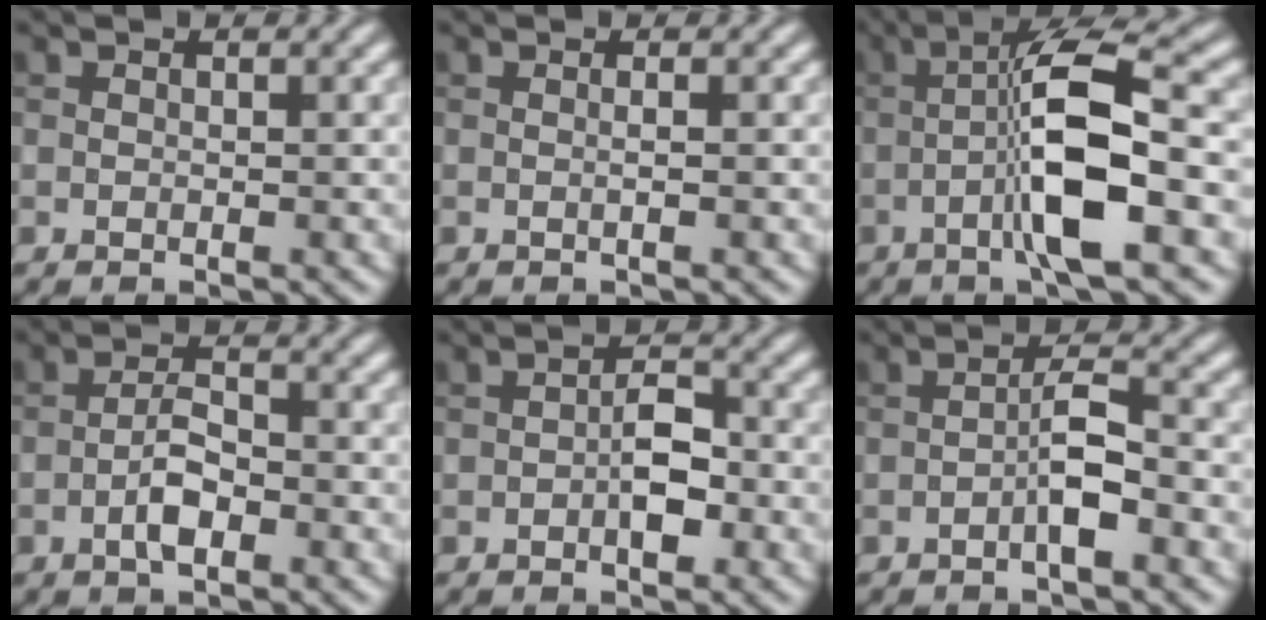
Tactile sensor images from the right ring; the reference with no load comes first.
{"total": 0.8, "force": [0.0, 0.3, 0.8], "torque": [-0.008, 0.001, -0.004]}
{"total": 8.2, "force": [-1.2, 1.6, 8.0], "torque": [-0.137, 0.015, -0.028]}
{"total": 2.7, "force": [-1.1, 1.0, 2.3], "torque": [-0.044, 0.004, -0.026]}
{"total": 2.8, "force": [-0.6, 1.3, 2.4], "torque": [-0.040, 0.002, -0.014]}
{"total": 2.9, "force": [-1.0, 0.6, 2.7], "torque": [-0.048, 0.010, -0.020]}